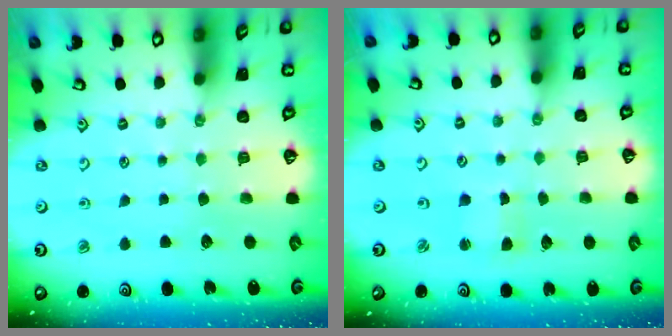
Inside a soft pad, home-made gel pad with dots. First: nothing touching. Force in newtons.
{"total": 1.7, "press": 1.7, "slide": 0.2}